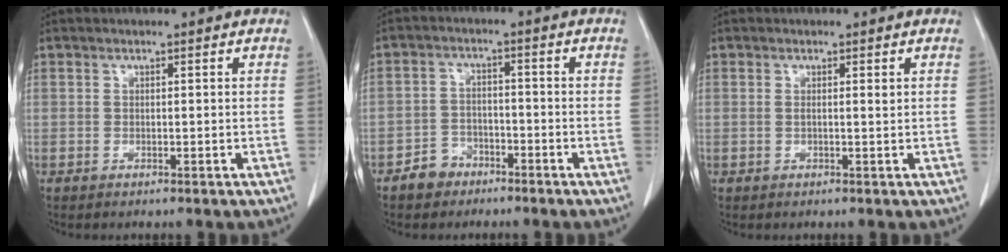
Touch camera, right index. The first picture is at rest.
{"total": 4.2, "force": [-2.9, 3.0, 0.5], "torque": [-0.008, 0.013, -0.049]}
{"total": 1.1, "force": [0.4, 0.0, 1.0], "torque": [-0.019, 0.003, 0.010]}